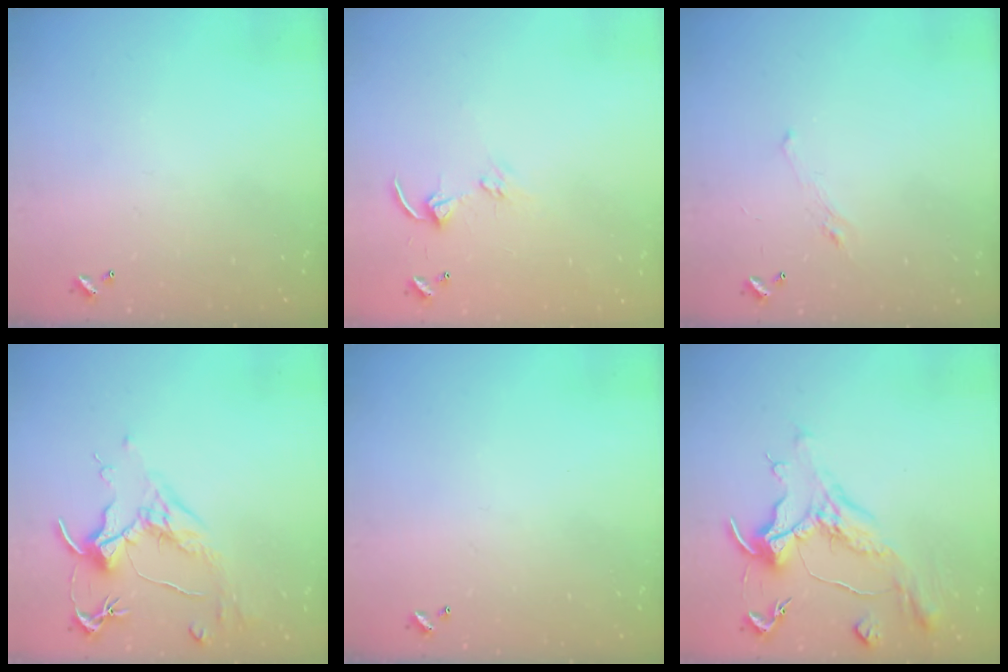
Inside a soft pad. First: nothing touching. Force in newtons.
{"total": 4.4, "press": 4.4, "slide": 0.5}
{"total": 0.8, "press": 0.1, "slide": 0.8}
{"total": 1.7, "press": 1.4, "slide": 0.9}
{"total": 0.0}
{"total": 1.6, "press": 1.5, "slide": 0.6}